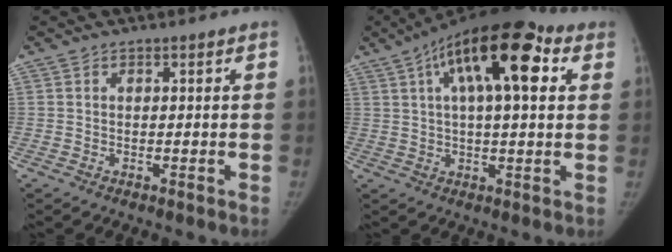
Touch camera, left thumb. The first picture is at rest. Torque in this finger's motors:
{"motor_torque": [1.71, 2.29, 1.47, -1.30, 0.13]}